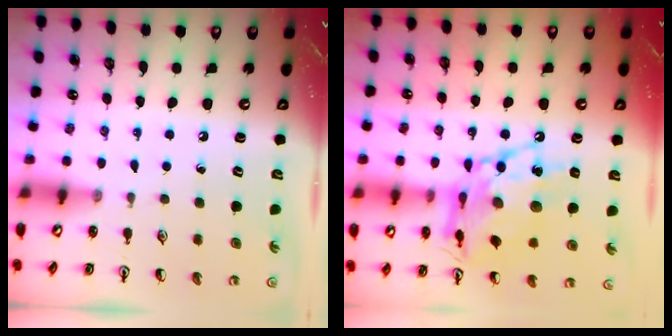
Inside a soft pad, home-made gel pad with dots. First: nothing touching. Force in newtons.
{"total": 17.2, "press": 17.1, "slide": 1.7}